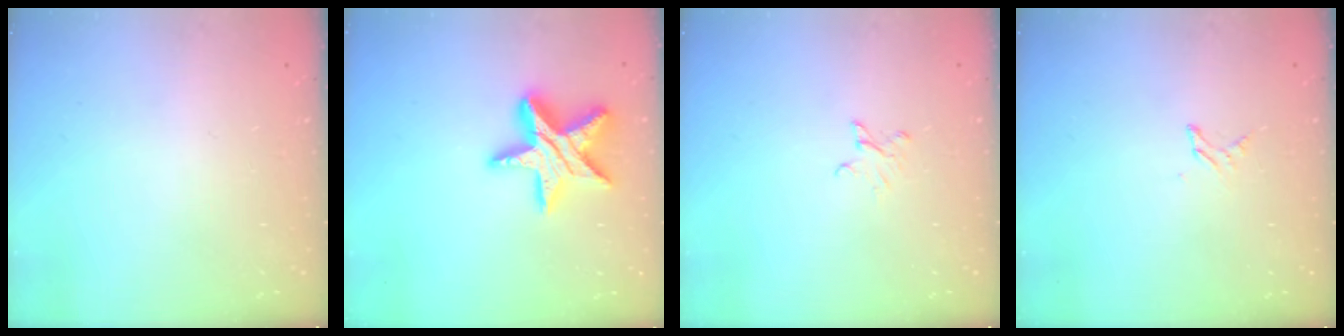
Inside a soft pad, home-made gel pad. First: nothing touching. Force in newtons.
{"total": 15.8, "press": 15.7, "slide": 1.0}
{"total": 2.6, "press": 2.6, "slide": 0.3}
{"total": 2.9, "press": 2.9, "slide": 0.3}